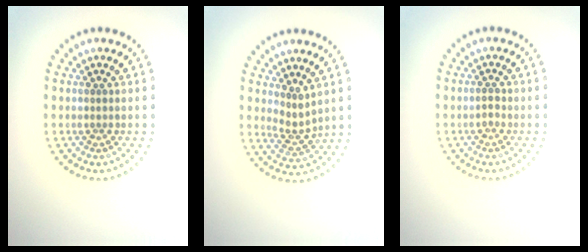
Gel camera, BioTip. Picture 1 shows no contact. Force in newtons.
{"total": 2.1, "press": 1.5, "slide": 1.5}
{"total": 0.9, "press": 0.9, "slide": 0.1}